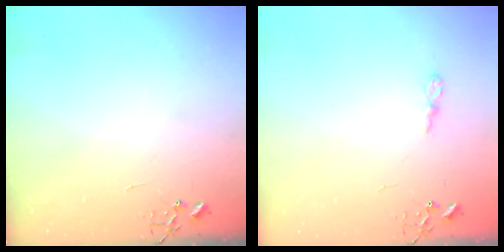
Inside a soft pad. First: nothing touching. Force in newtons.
{"total": 4.8, "press": 4.7, "slide": 0.6}